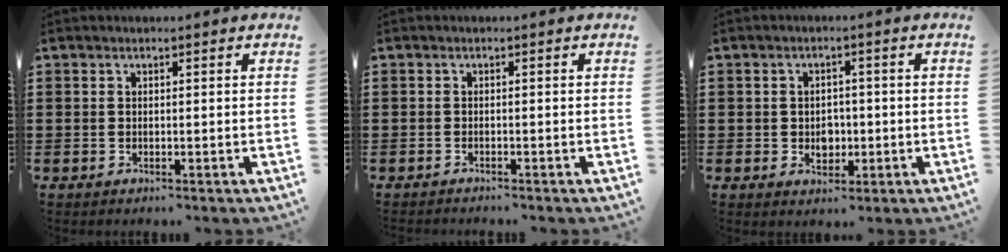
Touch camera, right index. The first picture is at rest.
{"total": 0.6, "force": [-0.6, -0.1, 0.0], "torque": [-0.002, -0.003, -0.012]}
{"total": 2.9, "force": [-0.4, 2.5, 1.4], "torque": [-0.019, -0.001, -0.015]}